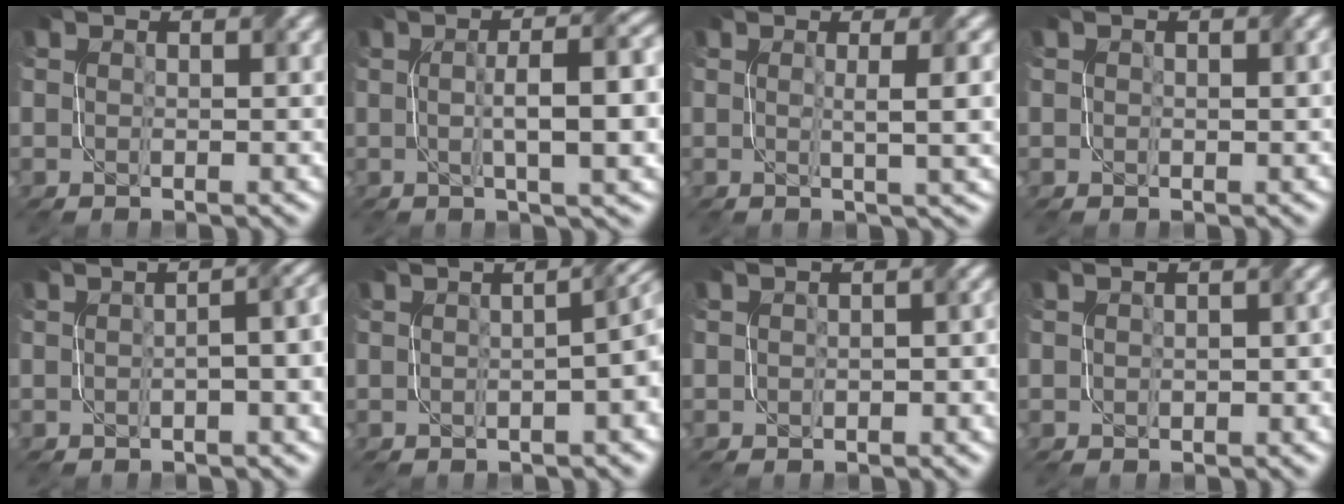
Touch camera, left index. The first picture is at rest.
{"total": 8.1, "force": [0.4, 2.0, 7.8], "torque": [-0.106, 0.012, 0.004]}
{"total": 3.9, "force": [0.5, 0.9, 3.8], "torque": [-0.044, 0.005, 0.006]}
{"total": 0.9, "force": [0.3, 0.5, 0.6], "torque": [-0.007, 0.002, 0.005]}
{"total": 4.6, "force": [-0.5, 1.7, 4.2], "torque": [-0.033, 0.017, -0.008]}
{"total": 5.4, "force": [-0.4, 2.2, 4.9], "torque": [-0.029, 0.010, -0.004]}
{"total": 2.0, "force": [-0.2, 1.3, 1.5], "torque": [-0.014, -0.002, 0.000]}
{"total": 1.6, "force": [-0.1, 1.1, 1.2], "torque": [-0.013, -0.002, 0.000]}